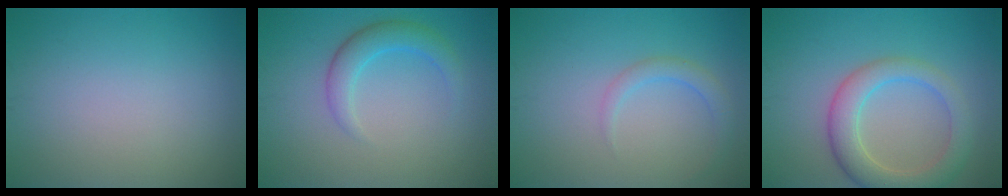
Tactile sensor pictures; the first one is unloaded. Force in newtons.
{"total": 3.0, "press": 3.0, "slide": 0.1}
{"total": 1.8, "press": 1.8, "slide": 0.0}
{"total": 5.0, "press": 5.0, "slide": 0.3}